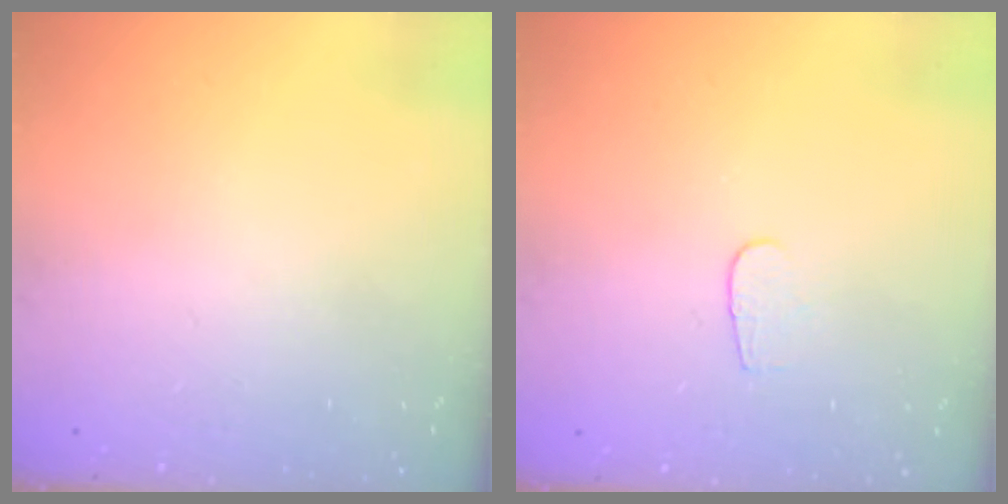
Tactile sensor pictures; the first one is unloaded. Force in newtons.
{"total": 3.6, "press": 3.6, "slide": 0.3}